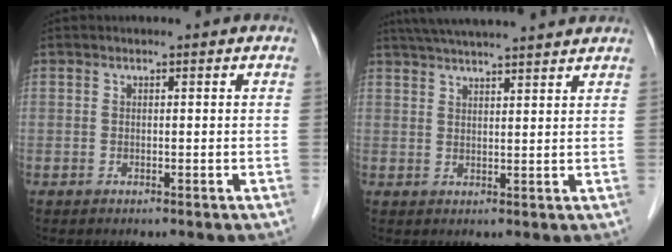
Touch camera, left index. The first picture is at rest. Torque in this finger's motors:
{"motor_torque": [0.39, -0.85, 0.32, 0.15]}